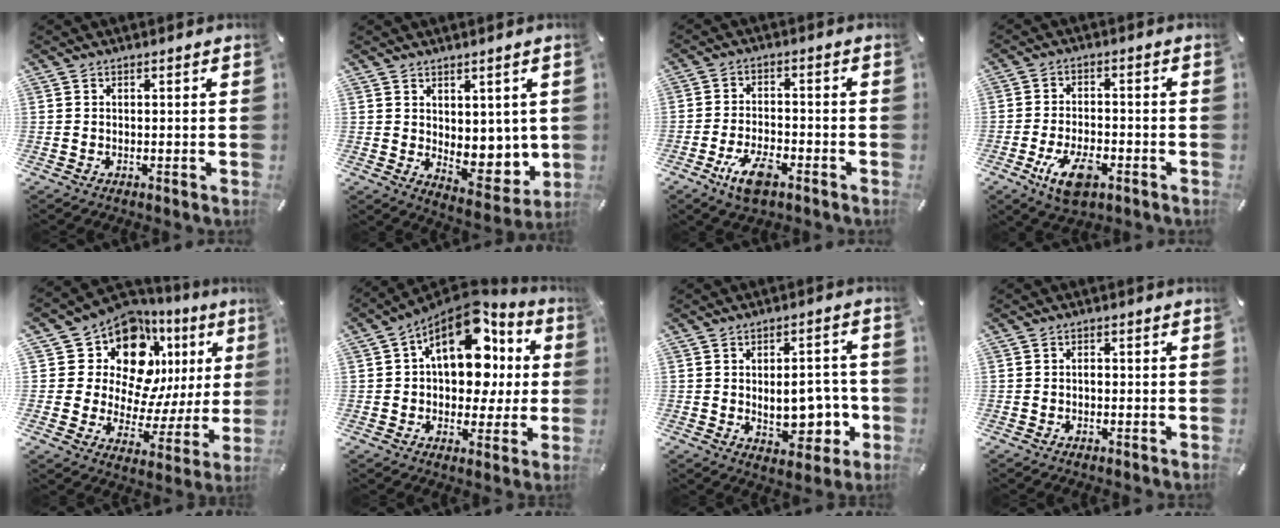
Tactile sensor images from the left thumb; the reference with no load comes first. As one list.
[{"total": 6.9, "force": [2.1, 5.6, 3.5], "torque": [-0.016, -0.035, 0.046]}, {"total": 8.2, "force": [-4.5, 3.8, 5.7], "torque": [-0.116, 0.013, -0.081]}, {"total": 9.3, "force": [-4.3, 4.8, 6.8], "torque": [-0.131, 0.007, -0.077]}, {"total": 16.9, "force": [9.9, 10.5, 8.8], "torque": [-0.150, -0.081, 0.174]}, {"total": 17.8, "force": [5.9, 11.1, 12.6], "torque": [-0.192, -0.042, 0.099]}, {"total": 11.5, "force": [-1.3, 6.9, 9.1], "torque": [-0.110, -0.002, -0.017]}, {"total": 1.3, "force": [-0.3, 0.9, 0.9], "torque": [-0.018, 0.002, -0.006]}]